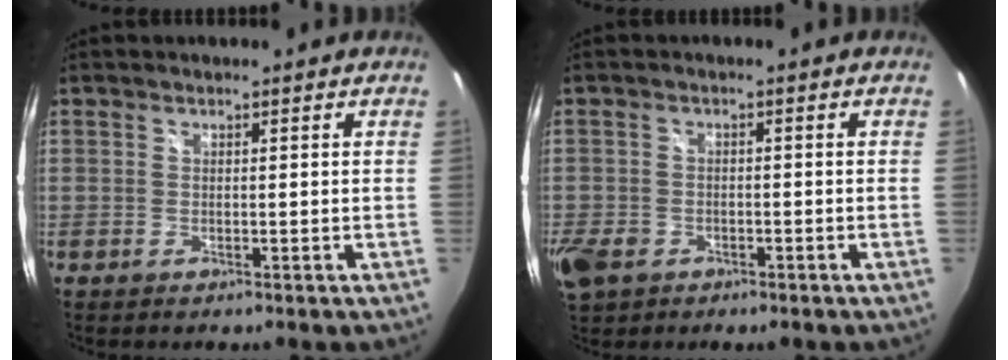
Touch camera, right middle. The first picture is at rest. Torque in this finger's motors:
{"motor_torque": [1.08, -1.06, 0.39, 0.21]}